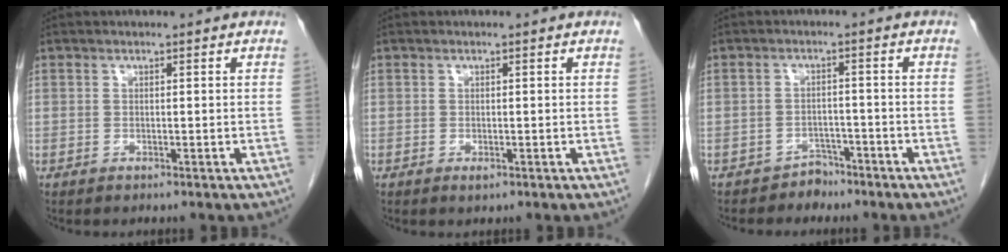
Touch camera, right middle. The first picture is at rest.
{"total": 0.7, "force": [-0.3, 0.3, 0.5], "torque": [-0.005, -0.001, -0.002]}
{"total": 2.7, "force": [-2.3, 1.5, -0.2], "torque": [0.000, 0.008, -0.034]}